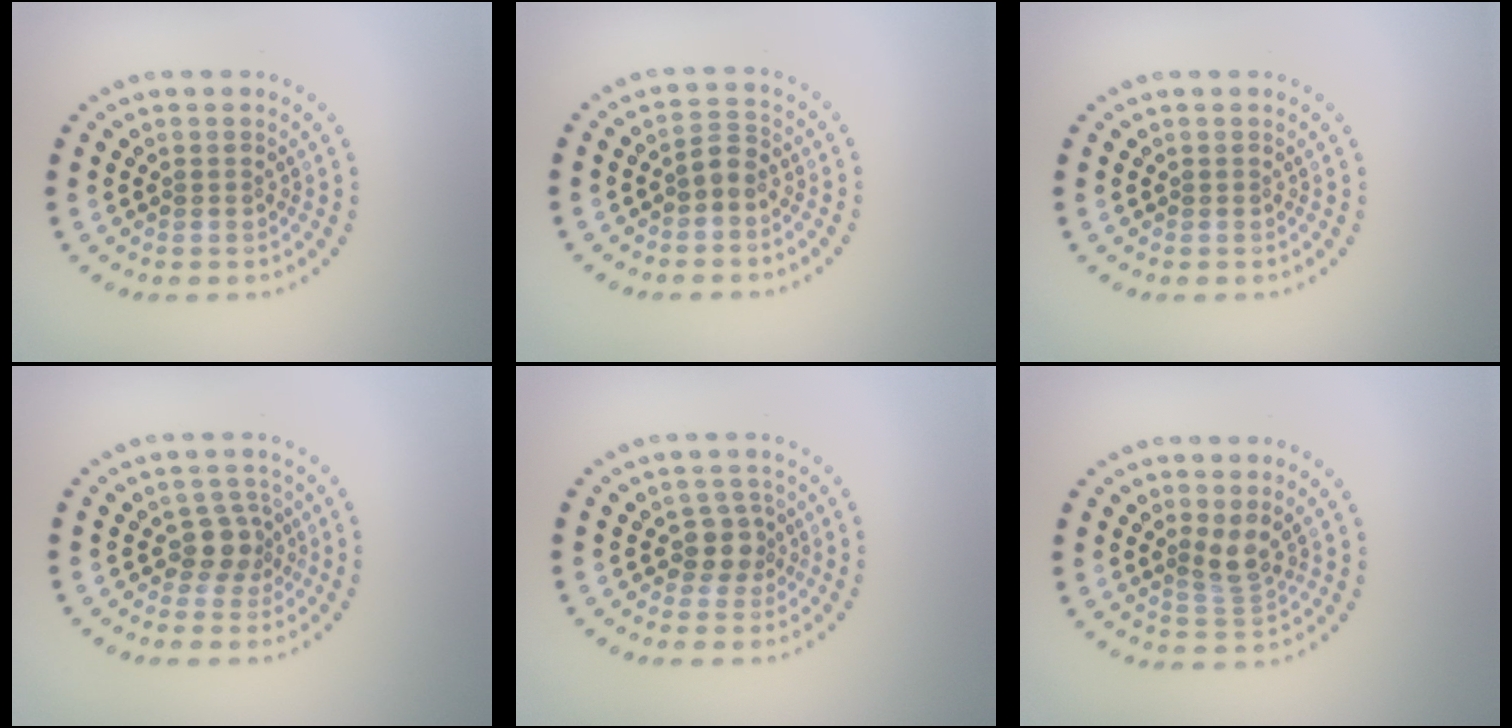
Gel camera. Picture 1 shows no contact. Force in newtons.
{"total": 1.6, "press": 1.4, "slide": 0.9}
{"total": 0.0}
{"total": 2.6, "press": 2.0, "slide": 1.6}
{"total": 2.5, "press": 2.1, "slide": 1.3}
{"total": 2.2, "press": 1.7, "slide": 1.4}